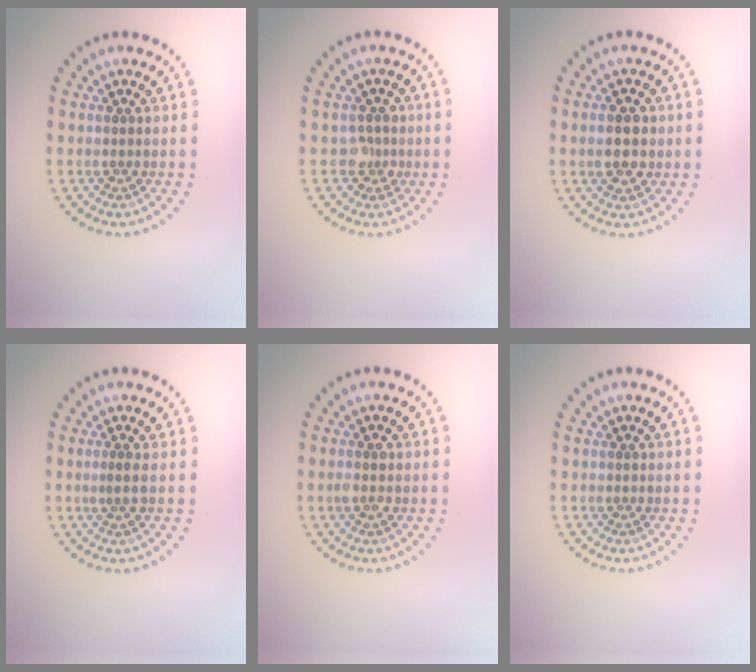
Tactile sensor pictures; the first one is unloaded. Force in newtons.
{"total": 1.7, "press": 1.4, "slide": 1.0}
{"total": 3.7, "press": 3.7, "slide": 0.1}
{"total": 0.8, "press": 0.4, "slide": 0.7}
{"total": 1.0, "press": 1.0, "slide": 0.1}
{"total": 0.0}